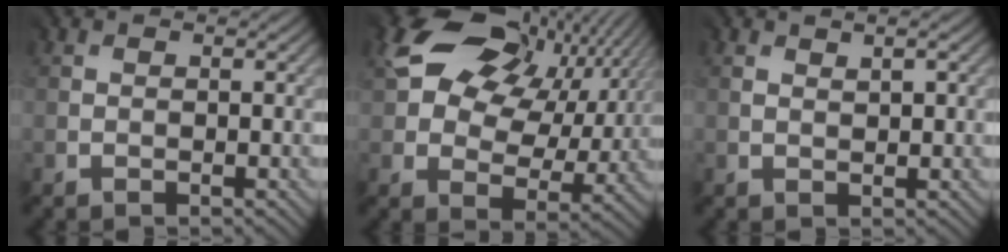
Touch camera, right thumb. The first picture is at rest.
{"total": 15.0, "force": [6.1, 9.2, 10.2], "torque": [-0.202, 0.019, 0.108]}
{"total": 1.4, "force": [1.1, 0.0, 0.8], "torque": [-0.021, -0.001, 0.027]}